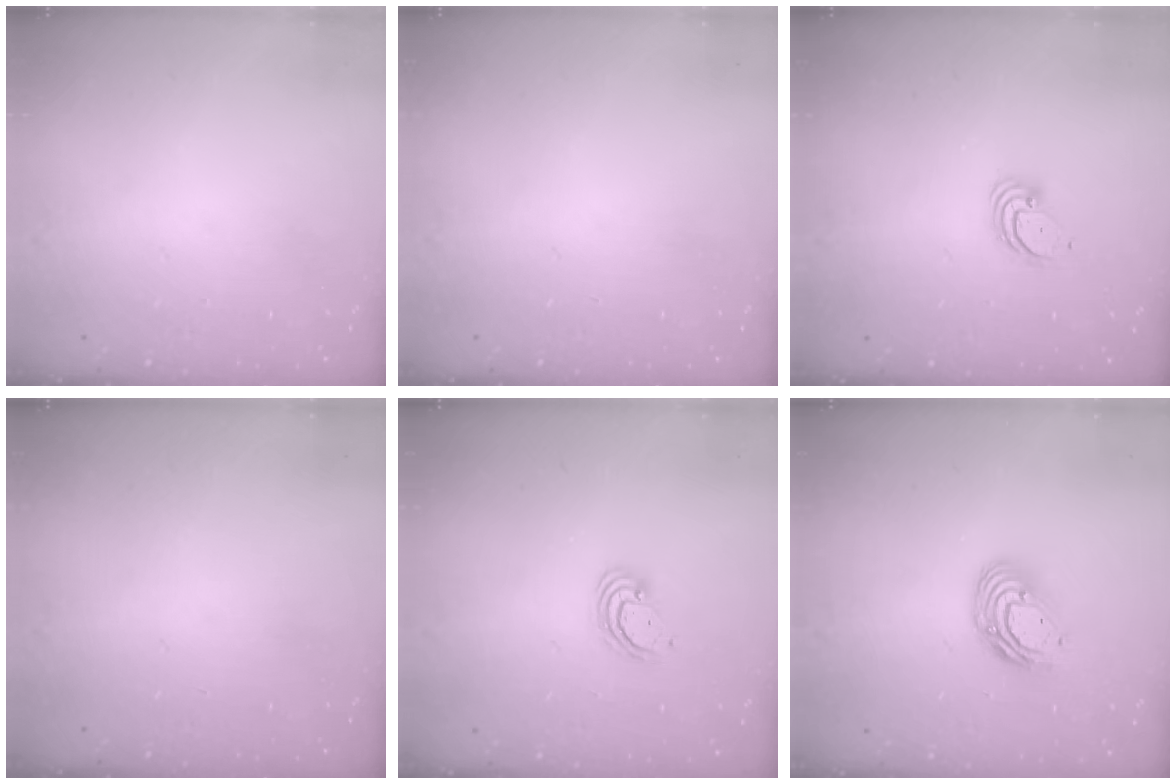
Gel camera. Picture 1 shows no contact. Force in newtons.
{"total": 0.0}
{"total": 3.9, "press": 3.9, "slide": 0.2}
{"total": 0.0}
{"total": 3.2, "press": 3.2, "slide": 0.3}
{"total": 10.3, "press": 10.3, "slide": 1.1}